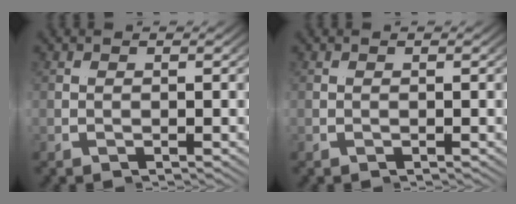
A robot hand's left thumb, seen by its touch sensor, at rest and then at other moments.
{"total": 0.0}